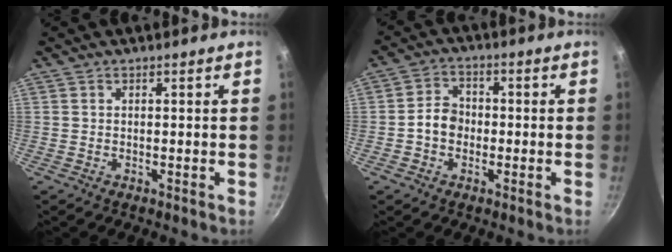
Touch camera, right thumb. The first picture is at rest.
{"total": 5.1, "force": [-1.0, 4.2, 2.7], "torque": [-0.021, 0.021, -0.024]}